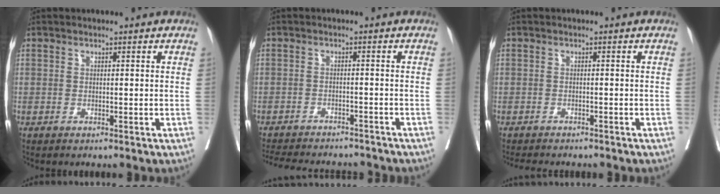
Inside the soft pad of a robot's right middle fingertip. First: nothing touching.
{"total": 14.6, "force": [-13.2, 3.9, 4.8], "torque": [-0.105, -0.004, -0.175]}
{"total": 5.6, "force": [-4.9, 1.8, 1.9], "torque": [-0.023, -0.004, -0.067]}